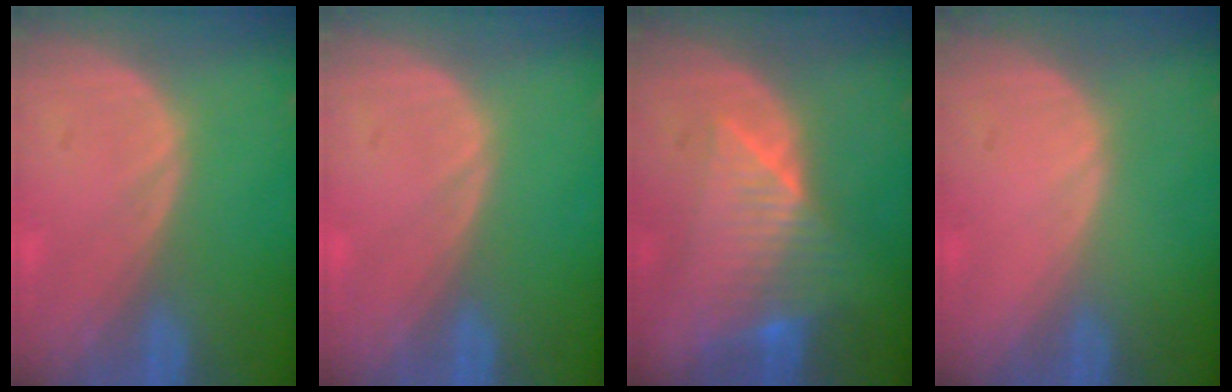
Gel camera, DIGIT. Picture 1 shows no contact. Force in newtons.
{"total": 0.0}
{"total": 7.8, "press": 7.1, "slide": 3.0}
{"total": 0.0}